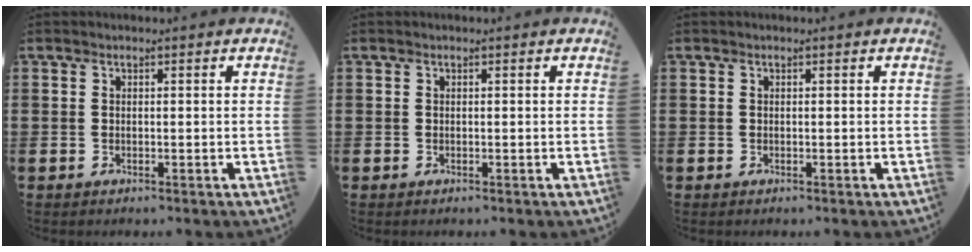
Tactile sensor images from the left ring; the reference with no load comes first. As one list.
[{"total": 0.0}, {"total": 0.0}]